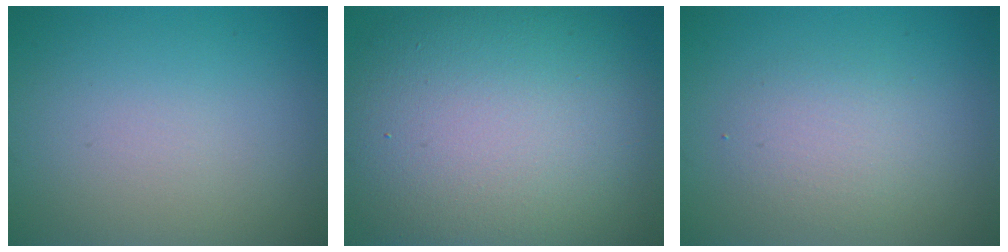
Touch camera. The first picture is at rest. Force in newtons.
{"total": 15.2, "press": 15.2, "slide": 1.1}
{"total": 2.5, "press": 2.5, "slide": 0.2}